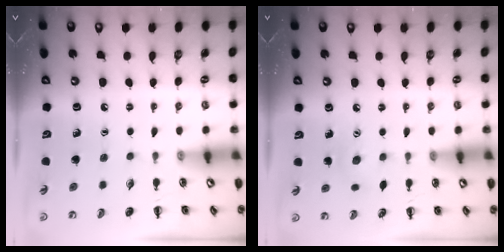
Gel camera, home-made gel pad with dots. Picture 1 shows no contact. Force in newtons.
{"total": 5.0, "press": 4.8, "slide": 1.3}